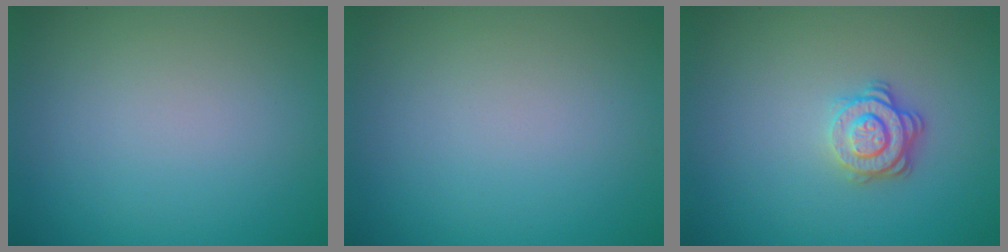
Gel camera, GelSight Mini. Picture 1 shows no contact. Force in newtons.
{"total": 0.0}
{"total": 3.0, "press": 2.6, "slide": 1.5}